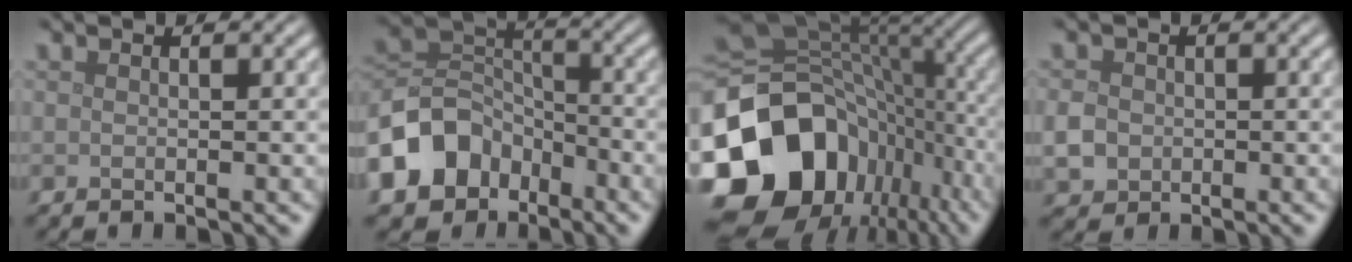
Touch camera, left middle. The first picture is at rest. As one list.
[{"total": 8.7, "force": [-4.8, 6.3, 3.6], "torque": [-0.068, 0.002, -0.106]}, {"total": 18.8, "force": [-6.8, 14.2, 10.2], "torque": [-0.250, -0.030, -0.110]}, {"total": 2.4, "force": [-0.4, 2.2, 1.0], "torque": [-0.022, -0.002, -0.009]}]